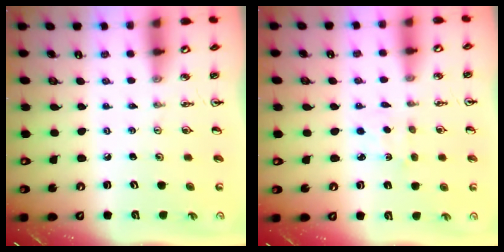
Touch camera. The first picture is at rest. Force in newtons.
{"total": 2.7, "press": 2.7, "slide": 0.4}